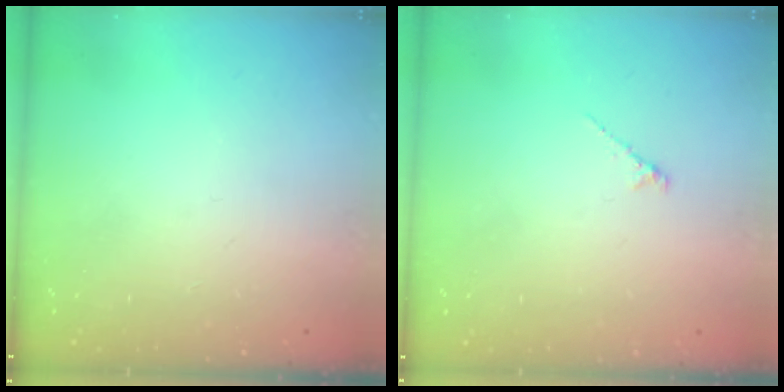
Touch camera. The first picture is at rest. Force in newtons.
{"total": 1.2, "press": 1.1, "slide": 0.4}